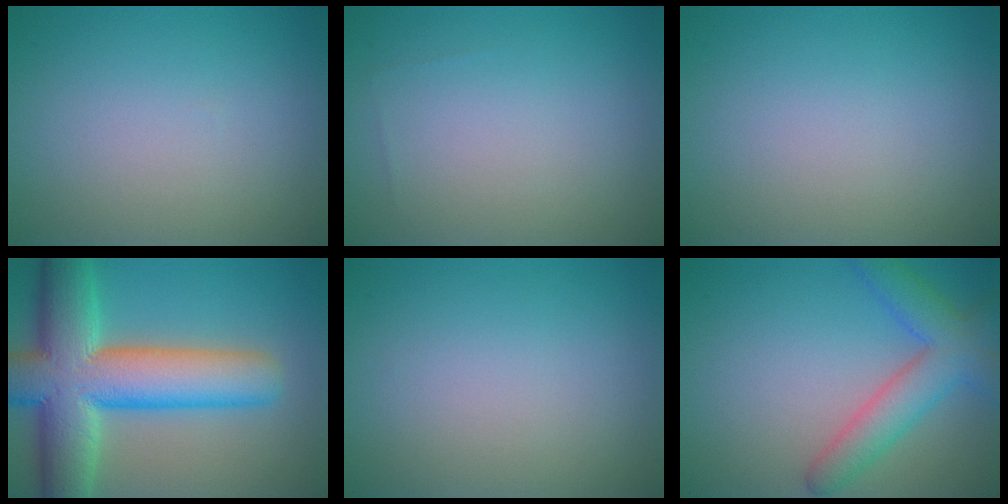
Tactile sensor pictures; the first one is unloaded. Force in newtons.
{"total": 0.0}
{"total": 0.0}
{"total": 13.1, "press": 13.1, "slide": 0.6}
{"total": 0.0}
{"total": 5.3, "press": 5.3, "slide": 0.2}